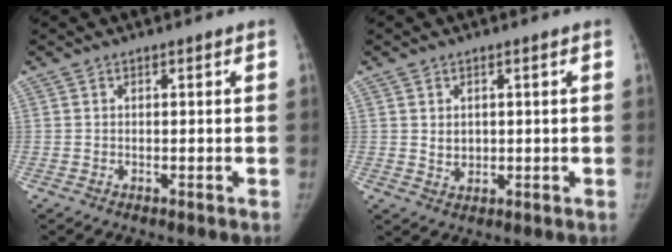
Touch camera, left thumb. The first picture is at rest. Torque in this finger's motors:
{"motor_torque": [0.13, 0.07, 0.03, -0.19, -0.03]}